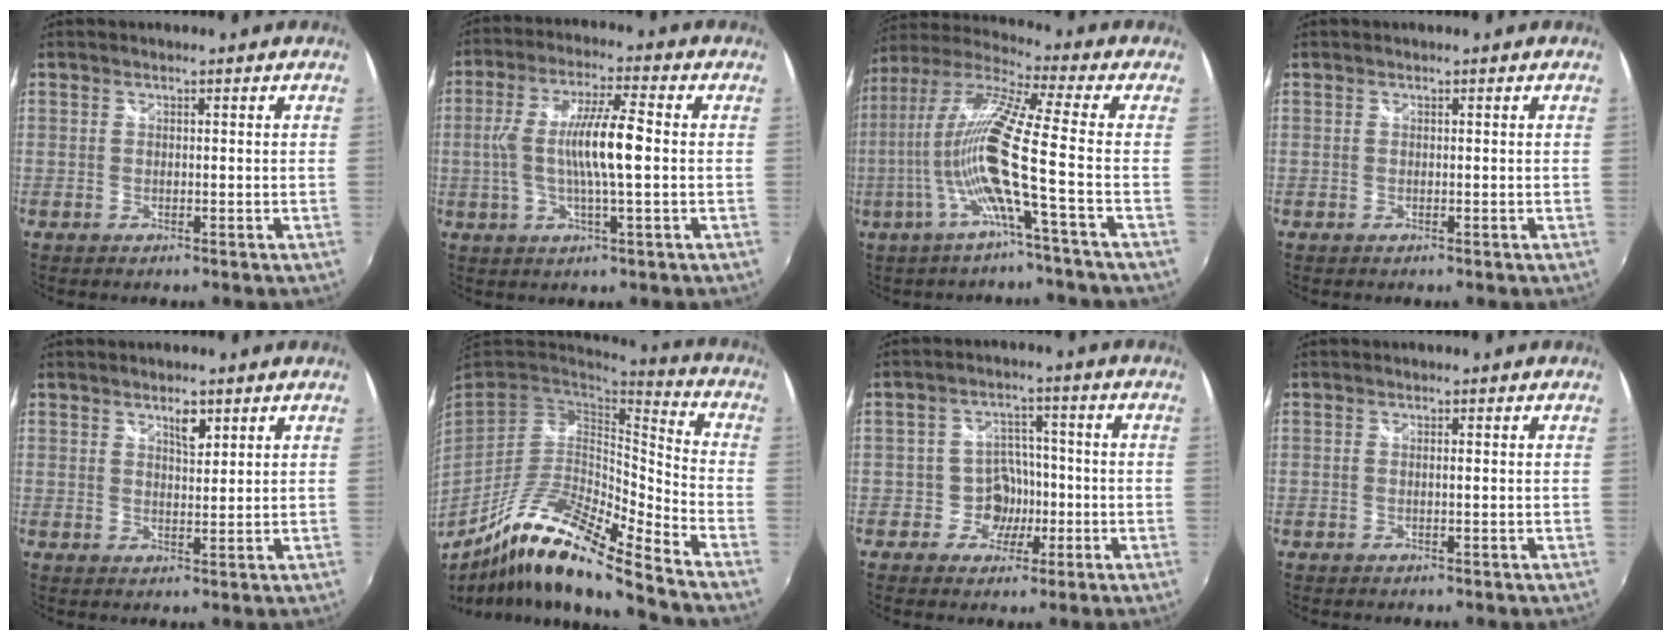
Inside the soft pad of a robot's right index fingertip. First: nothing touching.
{"total": 10.4, "force": [-0.4, 1.2, 10.4], "torque": [-0.195, 0.005, -0.005]}
{"total": 12.6, "force": [-3.4, -1.8, 12.0], "torque": [-0.208, -0.010, -0.064]}
{"total": 0.0}
{"total": 2.9, "force": [1.9, 0.8, 2.0], "torque": [-0.029, 0.002, 0.031]}
{"total": 18.6, "force": [-12.6, 1.9, 13.5], "torque": [-0.250, -0.028, -0.241]}
{"total": 5.4, "force": [-2.0, 4.9, 1.1], "torque": [-0.016, 0.021, -0.026]}
{"total": 0.5, "force": [0.2, -0.1, 0.5], "torque": [-0.008, 0.004, 0.004]}